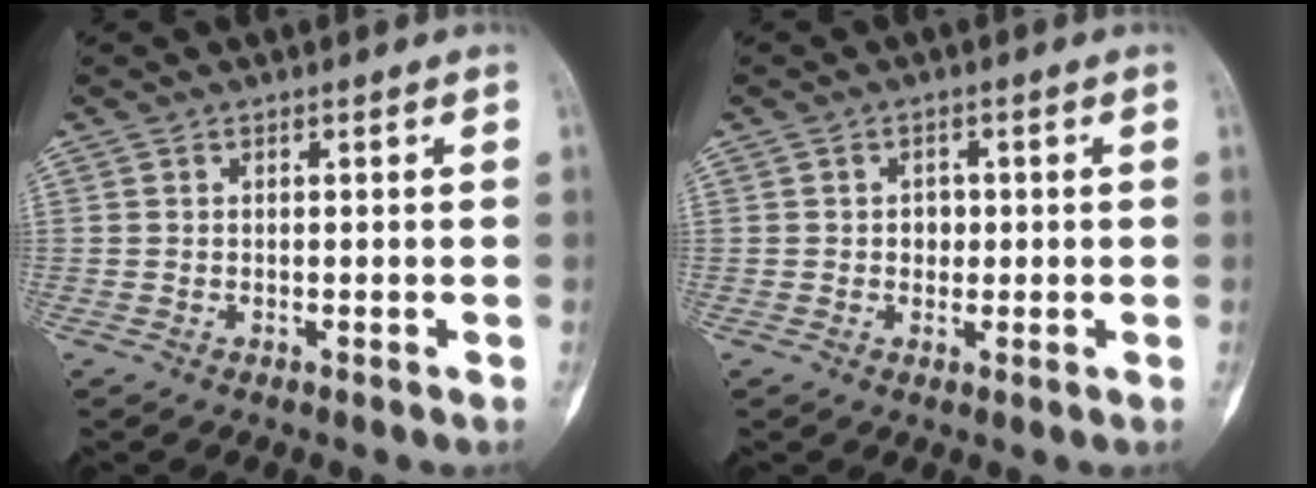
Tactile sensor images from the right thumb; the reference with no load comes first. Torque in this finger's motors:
{"motor_torque": [0.55, 0.47, 0.23, -0.01, 0.03]}